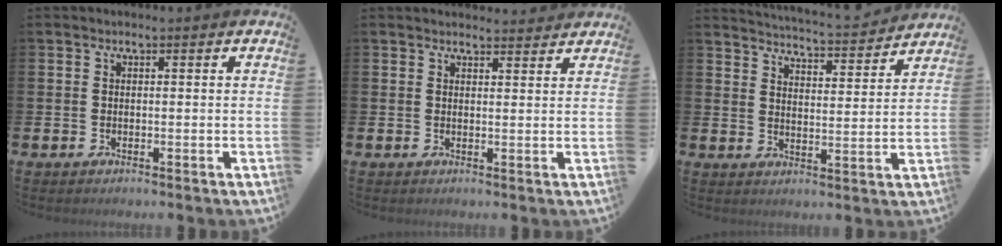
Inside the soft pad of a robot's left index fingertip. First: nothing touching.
{"total": 2.1, "force": [2.1, 0.4, 0.0], "torque": [0.006, -0.012, 0.035]}
{"total": 5.0, "force": [5.0, 0.0, 0.3], "torque": [-0.022, -0.045, 0.085]}